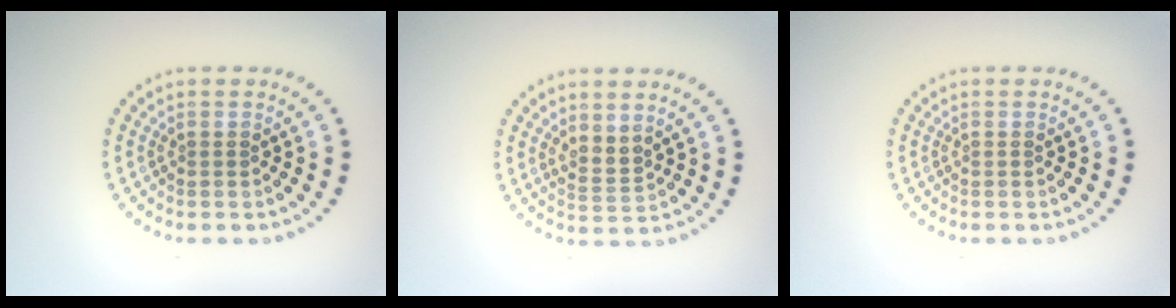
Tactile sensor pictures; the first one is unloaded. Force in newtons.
{"total": 2.0, "press": 1.4, "slide": 1.4}
{"total": 0.0}